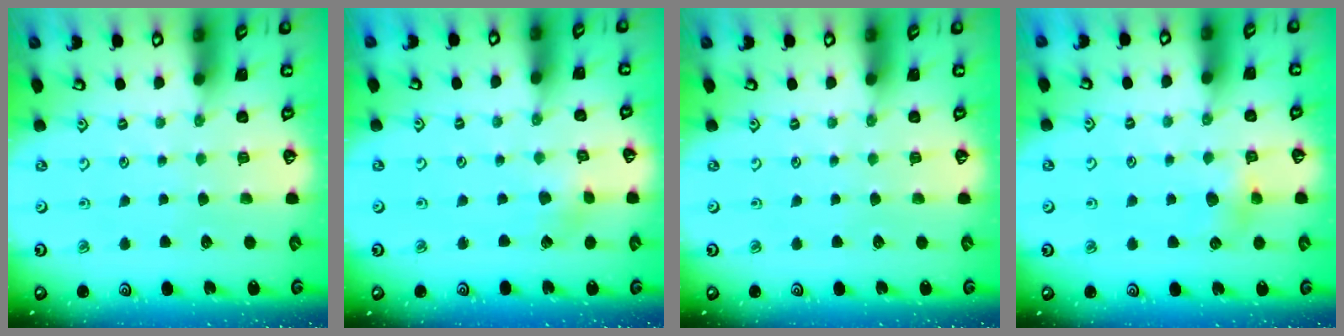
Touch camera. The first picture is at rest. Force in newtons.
{"total": 1.9, "press": 1.9, "slide": 0.2}
{"total": 0.0}
{"total": 4.7, "press": 4.6, "slide": 0.5}